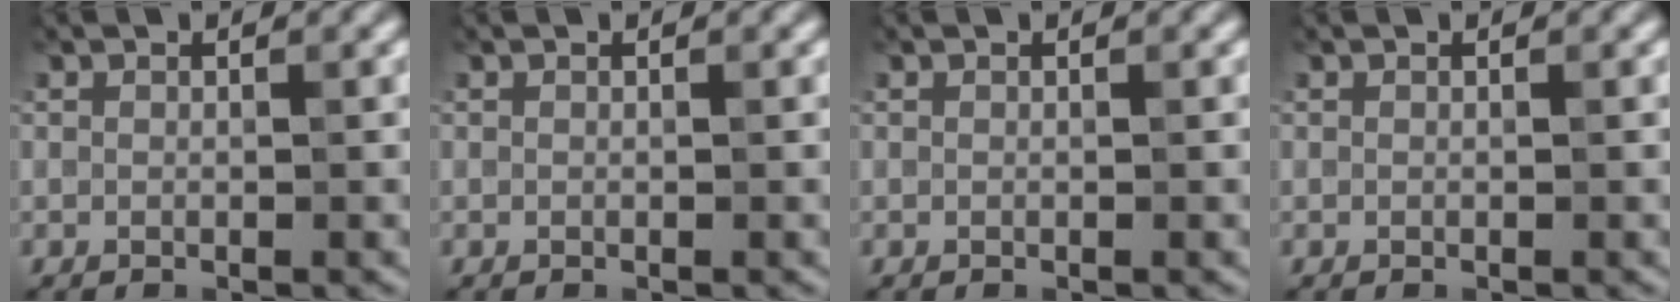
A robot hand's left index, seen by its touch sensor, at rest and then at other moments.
{"total": 0.0}
{"total": 0.0}
{"total": 0.0}